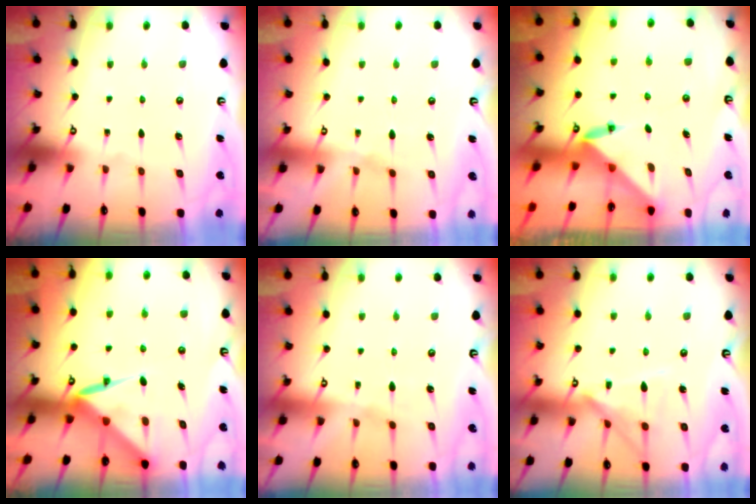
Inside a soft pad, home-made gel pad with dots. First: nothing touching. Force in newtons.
{"total": 4.3, "press": 4.3, "slide": 0.7}
{"total": 3.4, "press": 3.4, "slide": 0.4}
{"total": 8.1, "press": 8.1, "slide": 0.9}
{"total": 2.8, "press": 2.8, "slide": 0.4}
{"total": 11.8, "press": 11.7, "slide": 0.8}